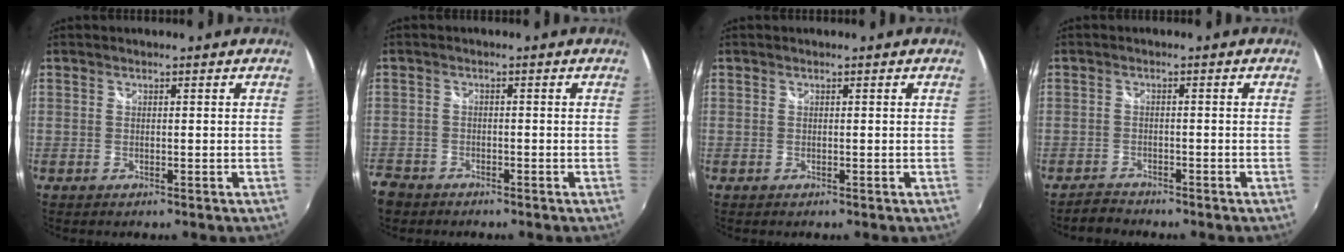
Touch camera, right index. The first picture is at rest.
{"total": 5.1, "force": [-3.5, 3.6, 0.8], "torque": [-0.039, 0.001, -0.071]}
{"total": 0.0}
{"total": 2.6, "force": [-2.4, 0.9, 0.0], "torque": [-0.012, 0.002, -0.047]}